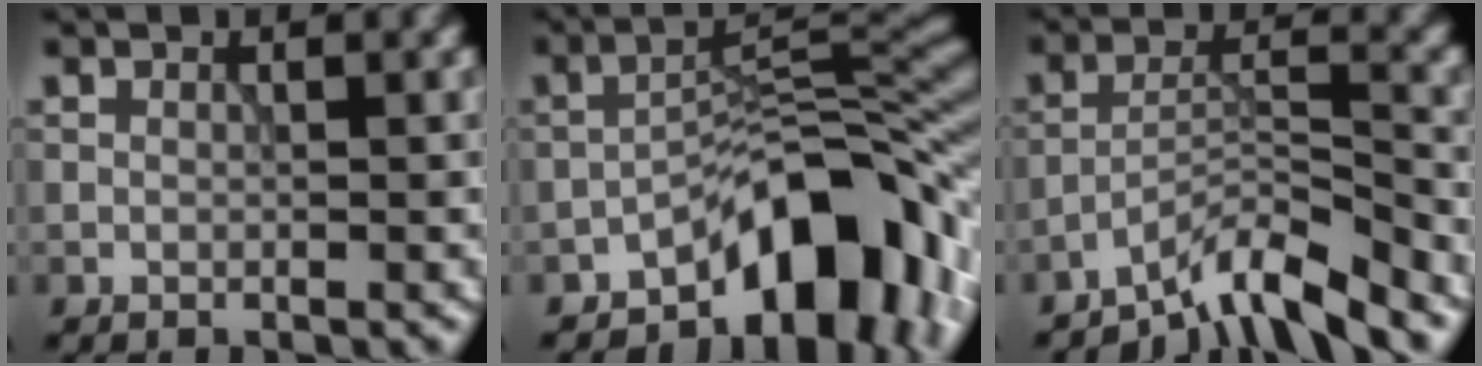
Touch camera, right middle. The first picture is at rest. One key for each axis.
{"total": 10.7, "fx": -6.1, "fy": 4.6, "fz": 7.5, "tx": -0.080, "ty": 0.017, "tz": -0.112}
{"total": 5.6, "fx": -4.8, "fy": 0.5, "fz": 2.8, "tx": -0.045, "ty": 0.006, "tz": -0.094}